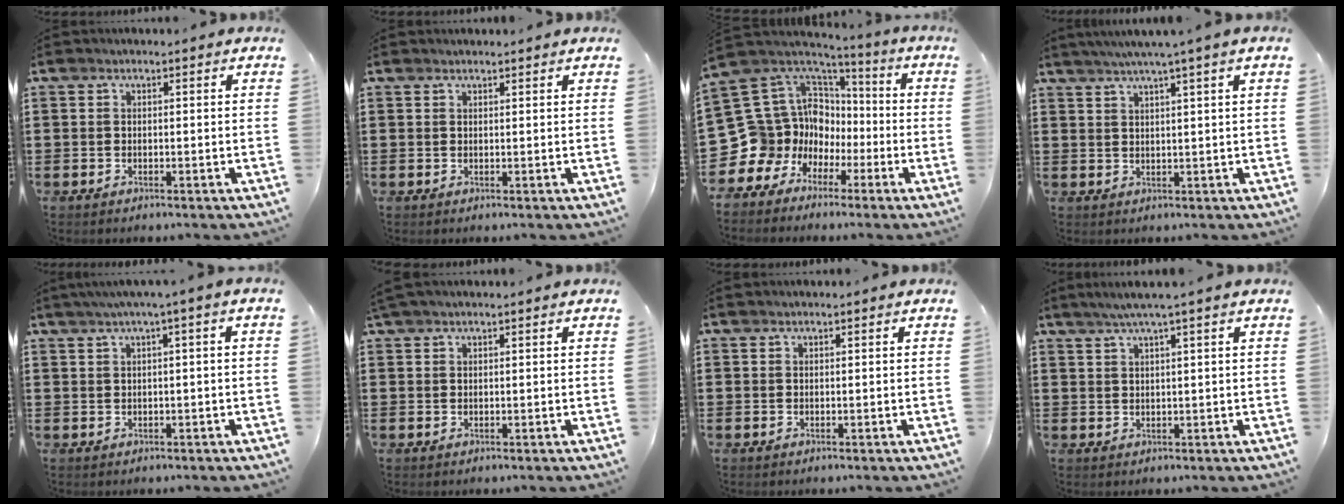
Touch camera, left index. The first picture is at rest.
{"total": 0.7, "force": [0.7, 0.0, 0.1], "torque": [-0.003, -0.001, 0.015]}
{"total": 12.7, "force": [-1.7, 12.3, 2.3], "torque": [-0.120, -0.039, -0.001]}
{"total": 3.2, "force": [2.2, -0.9, 2.1], "torque": [-0.043, -0.002, 0.037]}
{"total": 2.0, "force": [0.1, -0.3, 2.0], "torque": [-0.033, -0.005, 0.001]}
{"total": 1.1, "force": [0.8, 0.1, 0.8], "torque": [-0.015, 0.000, 0.016]}
{"total": 0.0}
{"total": 2.8, "force": [1.8, -0.4, 2.2], "torque": [-0.043, 0.001, 0.031]}